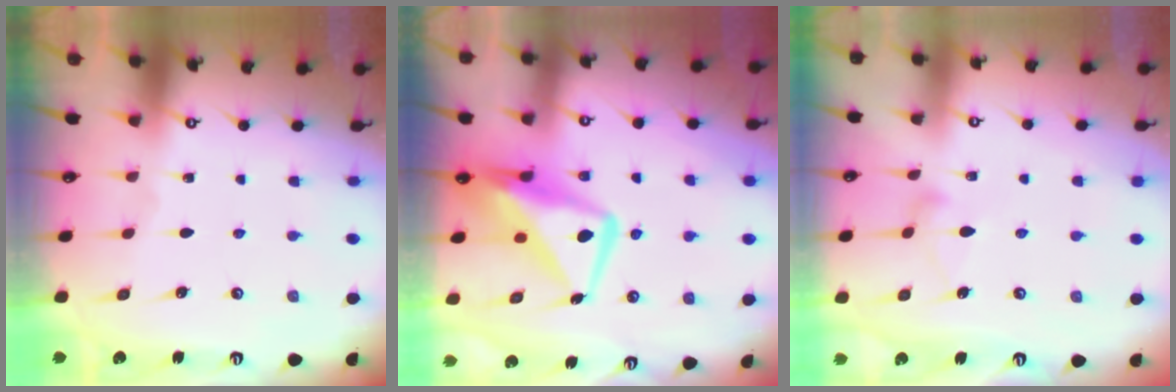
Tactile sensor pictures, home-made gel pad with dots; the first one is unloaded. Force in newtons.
{"total": 14.7, "press": 14.6, "slide": 1.8}
{"total": 7.3, "press": 7.3, "slide": 0.3}